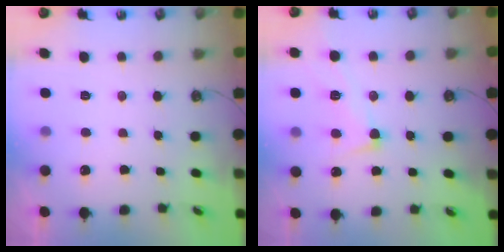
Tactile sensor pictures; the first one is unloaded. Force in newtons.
{"total": 4.6, "press": 4.5, "slide": 0.7}